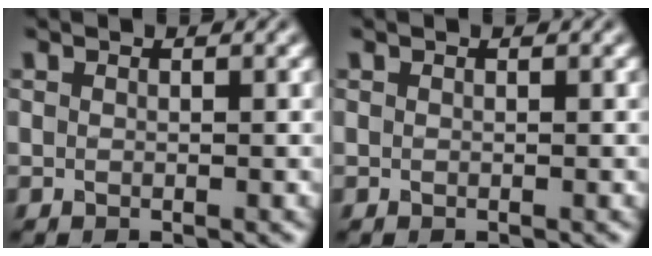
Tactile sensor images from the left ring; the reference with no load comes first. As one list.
[{"total": 0.0}]